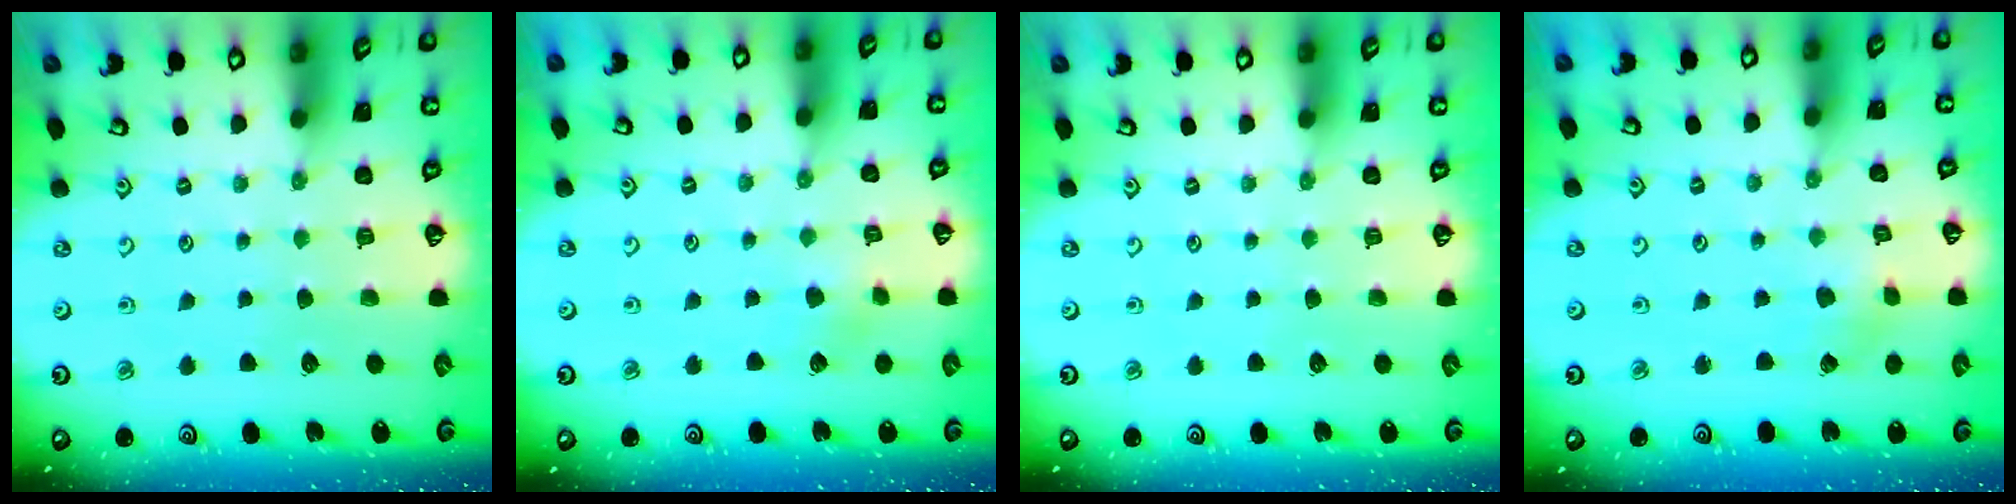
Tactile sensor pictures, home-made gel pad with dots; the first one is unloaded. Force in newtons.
{"total": 3.4, "press": 3.4, "slide": 0.3}
{"total": 0.0}
{"total": 1.4, "press": 1.3, "slide": 0.3}